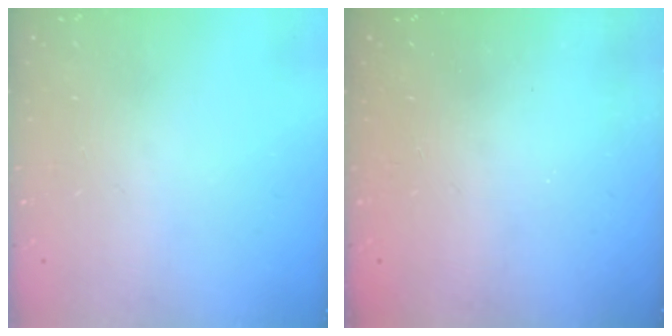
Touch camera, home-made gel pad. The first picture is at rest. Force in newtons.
{"total": 2.4, "press": 2.3, "slide": 0.8}